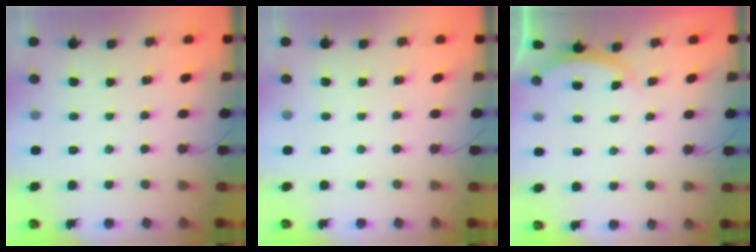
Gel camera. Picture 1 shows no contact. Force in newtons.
{"total": 0.0}
{"total": 2.0, "press": 2.0, "slide": 0.5}